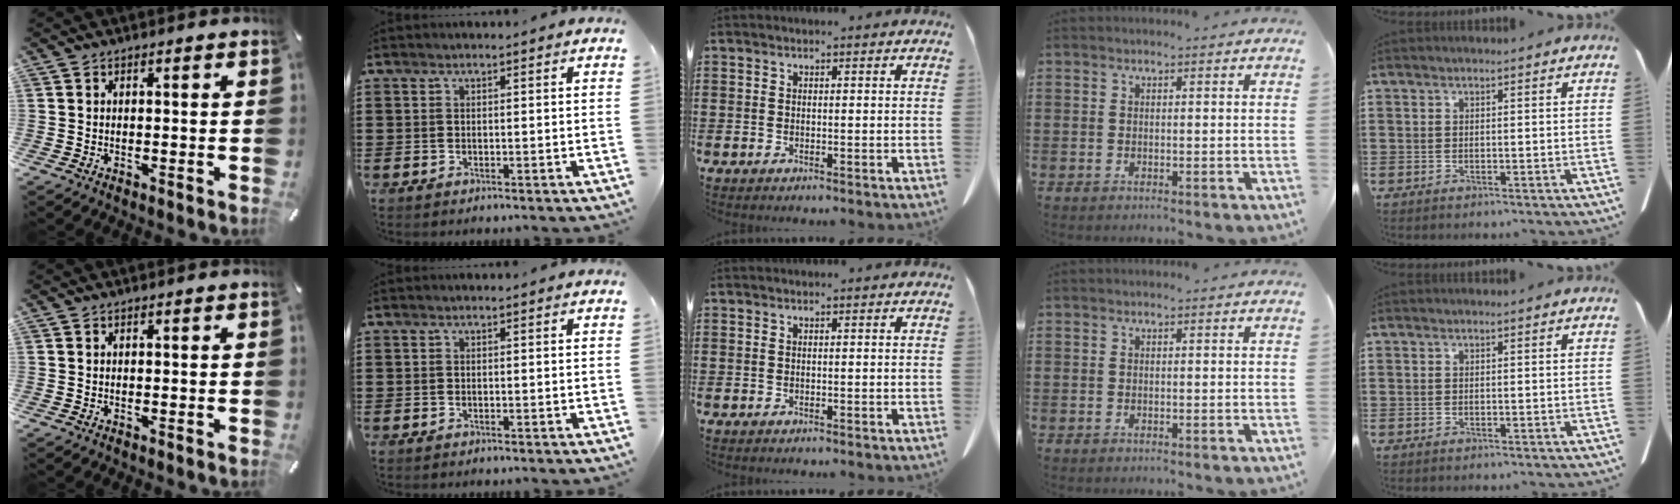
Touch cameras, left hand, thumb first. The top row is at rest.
{}